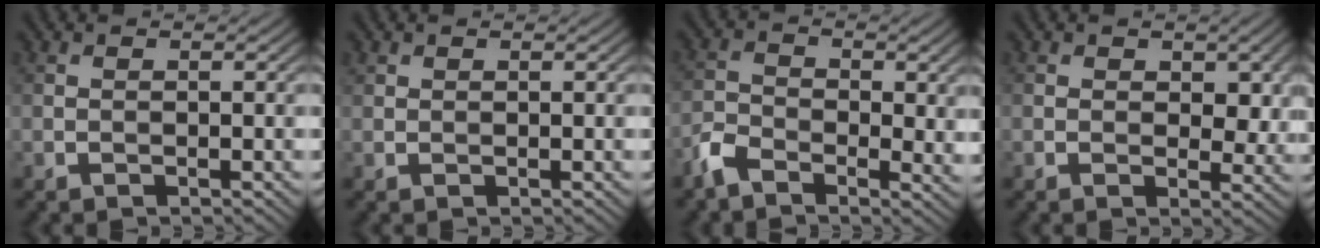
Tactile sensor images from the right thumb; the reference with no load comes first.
{"total": 0.7, "force": [0.6, 0.3, 0.1], "torque": [-0.006, -0.001, 0.016]}
{"total": 5.4, "force": [-2.6, 2.8, 3.8], "torque": [-0.080, -0.009, -0.062]}
{"total": 4.5, "force": [1.2, 2.8, 3.3], "torque": [-0.049, -0.006, 0.019]}